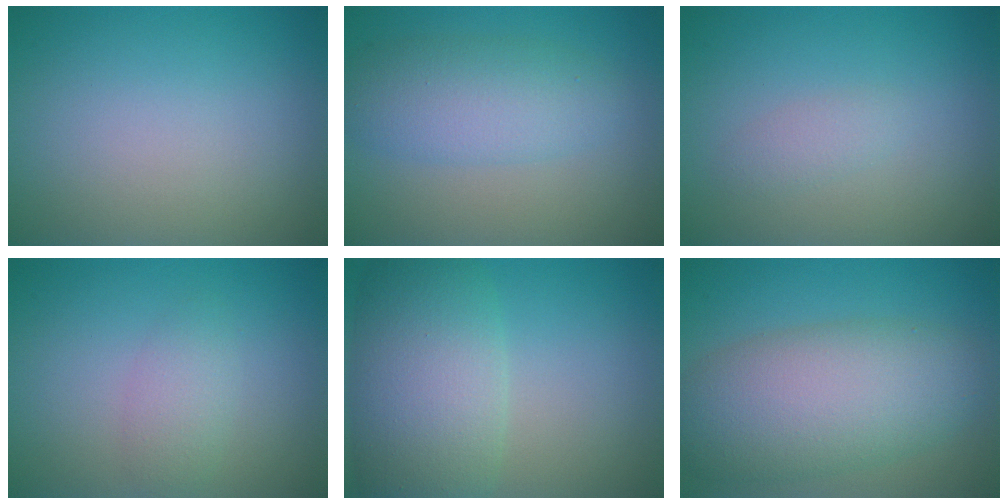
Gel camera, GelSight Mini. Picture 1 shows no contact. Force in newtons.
{"total": 4.6, "press": 4.6, "slide": 0.1}
{"total": 1.2, "press": 1.2, "slide": 0.1}
{"total": 1.9, "press": 1.9, "slide": 0.1}
{"total": 8.4, "press": 8.4, "slide": 0.4}
{"total": 8.5, "press": 8.5, "slide": 0.6}